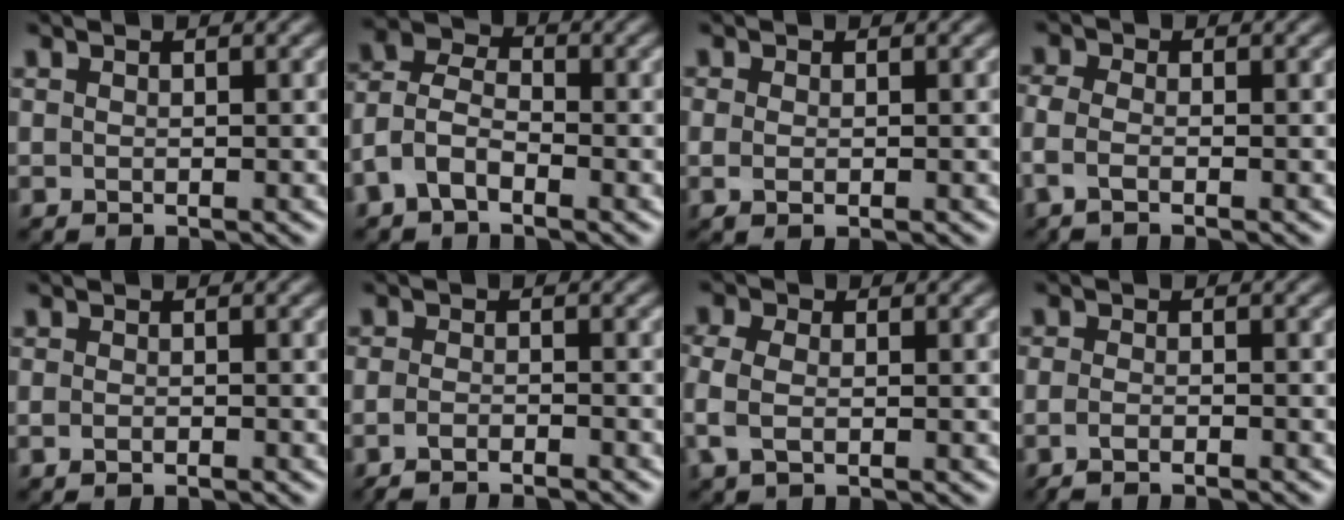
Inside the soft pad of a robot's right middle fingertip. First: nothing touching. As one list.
[{"total": 4.1, "force": [-2.1, 2.3, 2.6], "torque": [-0.059, 0.011, -0.056]}, {"total": 1.4, "force": [-0.3, 0.5, 1.3], "torque": [-0.026, -0.007, -0.004]}, {"total": 2.2, "force": [-1.0, 0.8, 1.8], "torque": [-0.047, -0.009, -0.026]}, {"total": 1.1, "force": [-0.6, 0.4, 0.9], "torque": [-0.017, -0.003, -0.012]}, {"total": 2.7, "force": [-2.0, 0.6, 1.6], "torque": [-0.023, -0.003, -0.040]}, {"total": 2.7, "force": [-0.4, 1.7, 2.1], "torque": [-0.061, -0.004, -0.008]}, {"total": 2.2, "force": [-1.4, 0.6, 1.5], "torque": [-0.022, -0.006, -0.030]}]